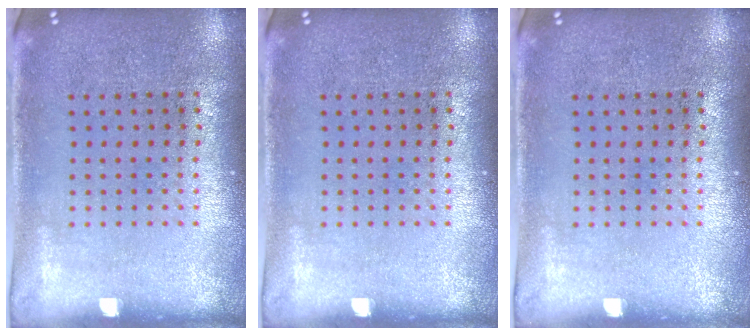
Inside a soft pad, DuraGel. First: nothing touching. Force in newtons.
{"total": 0.0}
{"total": 0.0}